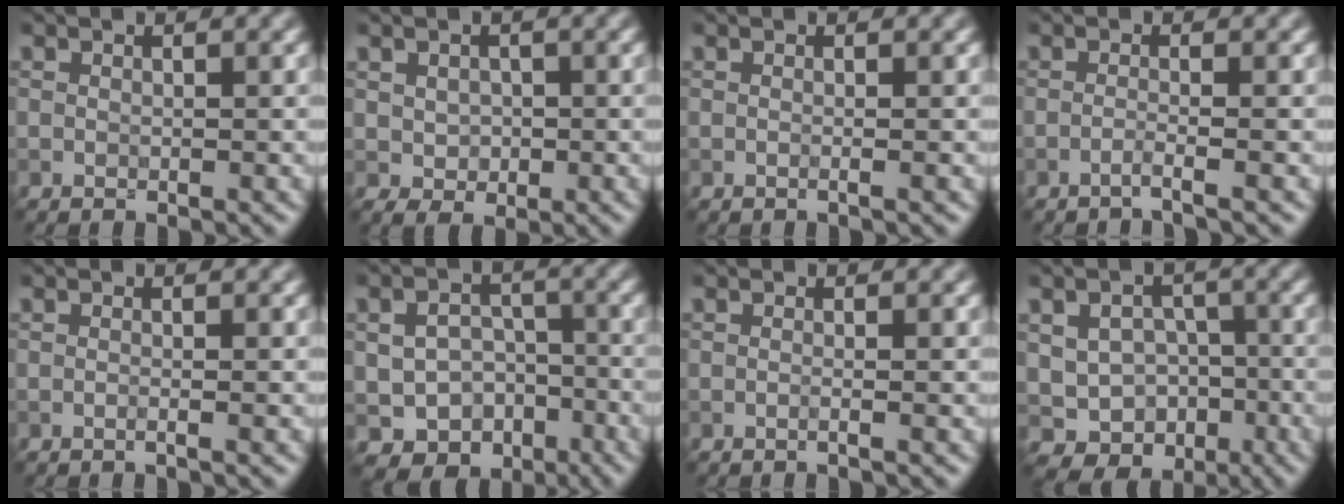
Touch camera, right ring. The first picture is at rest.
{"total": 2.0, "force": [0.2, 1.6, 1.1], "torque": [-0.022, -0.001, 0.002]}
{"total": 1.1, "force": [0.1, 0.5, 1.0], "torque": [0.004, -0.009, -0.015]}
{"total": 1.4, "force": [-0.9, 0.1, 1.1], "torque": [-0.010, 0.001, -0.031]}
{"total": 1.0, "force": [-0.1, 0.4, 0.9], "torque": [-0.001, -0.008, -0.016]}
{"total": 5.9, "force": [-2.9, 4.5, 2.6], "torque": [-0.035, -0.004, -0.035]}
{"total": 1.0, "force": [-0.1, 0.4, 1.0], "torque": [-0.001, -0.012, -0.017]}
{"total": 6.0, "force": [-1.9, 4.9, 2.9], "torque": [-0.031, -0.002, -0.031]}